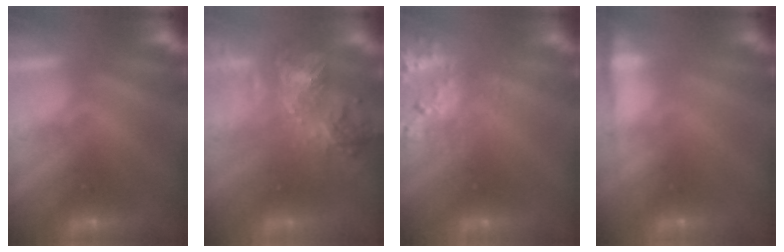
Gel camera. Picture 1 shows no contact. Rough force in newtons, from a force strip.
{"total": 6.0}
{"total": 2.8}
{"total": 7.6}